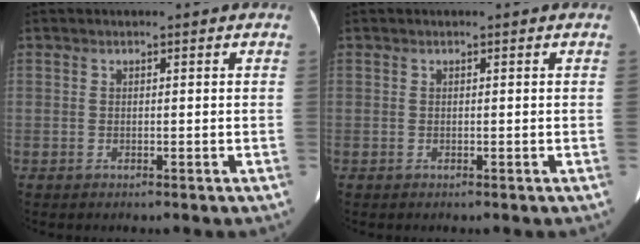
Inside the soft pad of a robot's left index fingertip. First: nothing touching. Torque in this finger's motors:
{"motor_torque": [0.00, 0.00, 0.00, 0.00]}